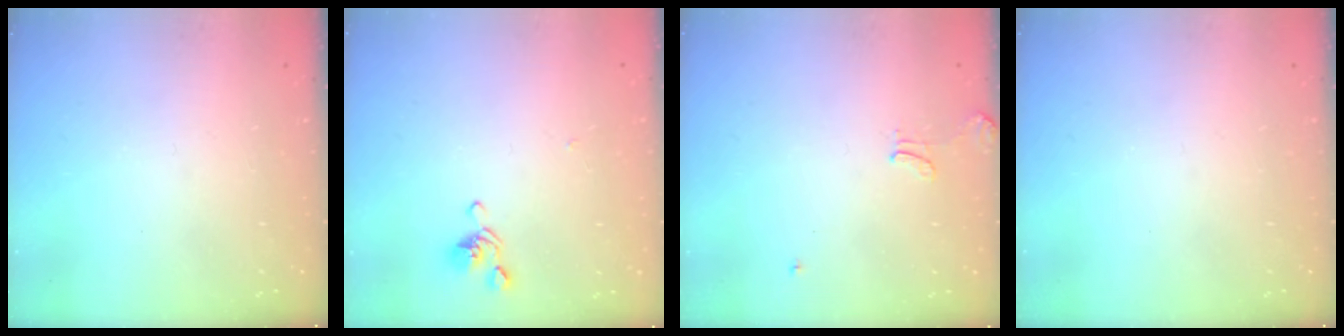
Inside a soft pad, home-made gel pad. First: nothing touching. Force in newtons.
{"total": 2.5, "press": 2.3, "slide": 0.9}
{"total": 0.0}
{"total": 0.0}